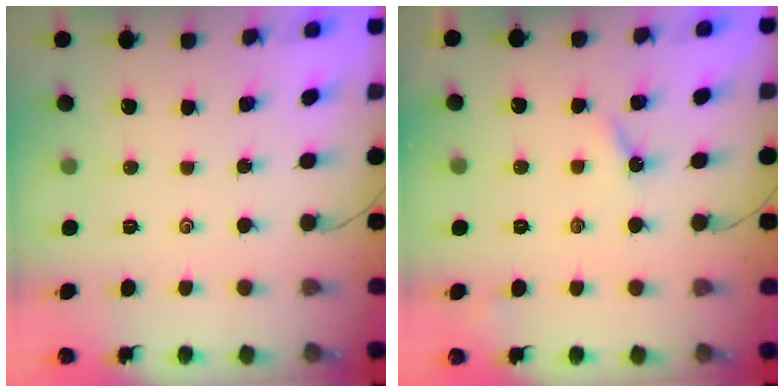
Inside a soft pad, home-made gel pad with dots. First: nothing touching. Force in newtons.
{"total": 2.9, "press": 2.8, "slide": 0.3}